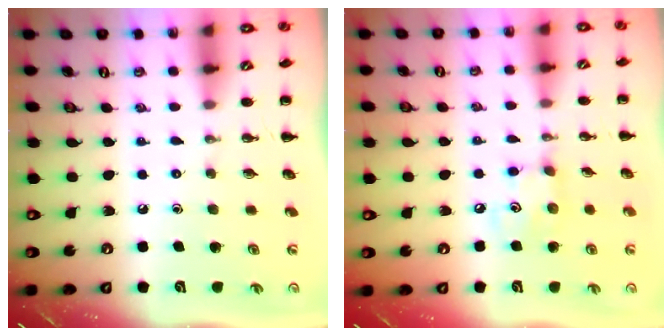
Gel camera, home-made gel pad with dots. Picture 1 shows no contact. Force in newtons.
{"total": 4.6, "press": 4.6, "slide": 0.6}